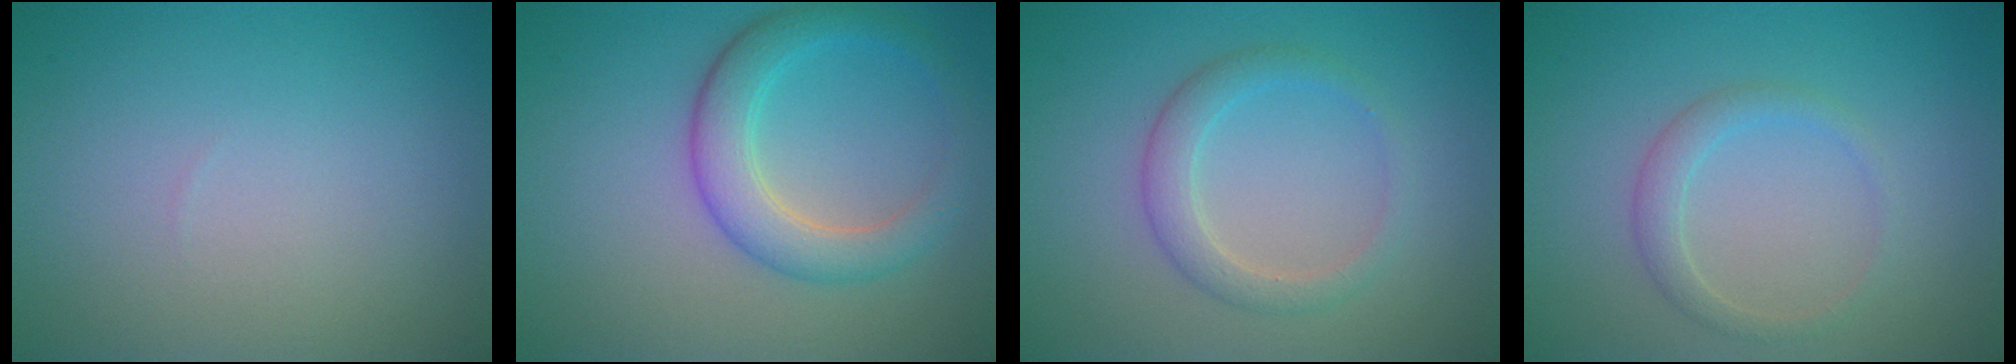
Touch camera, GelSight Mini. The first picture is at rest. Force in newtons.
{"total": 4.2, "press": 4.2, "slide": 0.1}
{"total": 2.6, "press": 2.6, "slide": 0.2}
{"total": 1.8, "press": 1.8, "slide": 0.0}